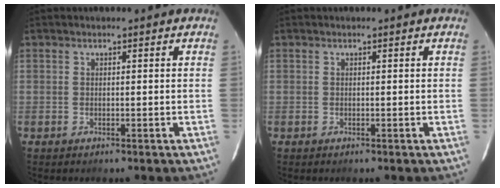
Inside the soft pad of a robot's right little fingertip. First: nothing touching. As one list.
[{"total": 0.0}]